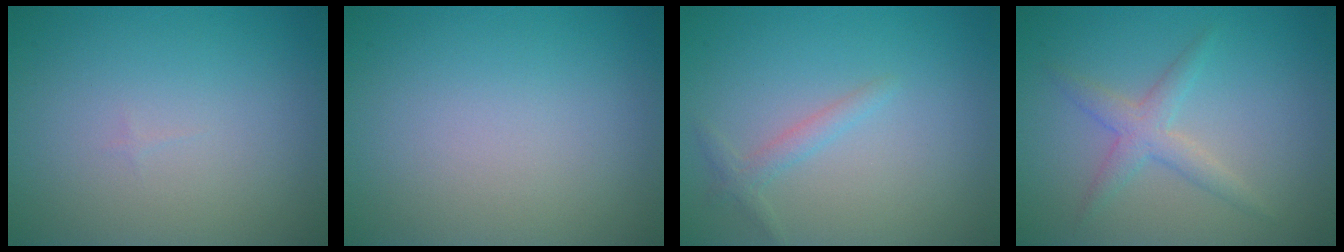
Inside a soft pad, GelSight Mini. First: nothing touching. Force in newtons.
{"total": 0.0}
{"total": 1.4, "press": 1.4, "slide": 0.1}
{"total": 2.4, "press": 2.4, "slide": 0.0}